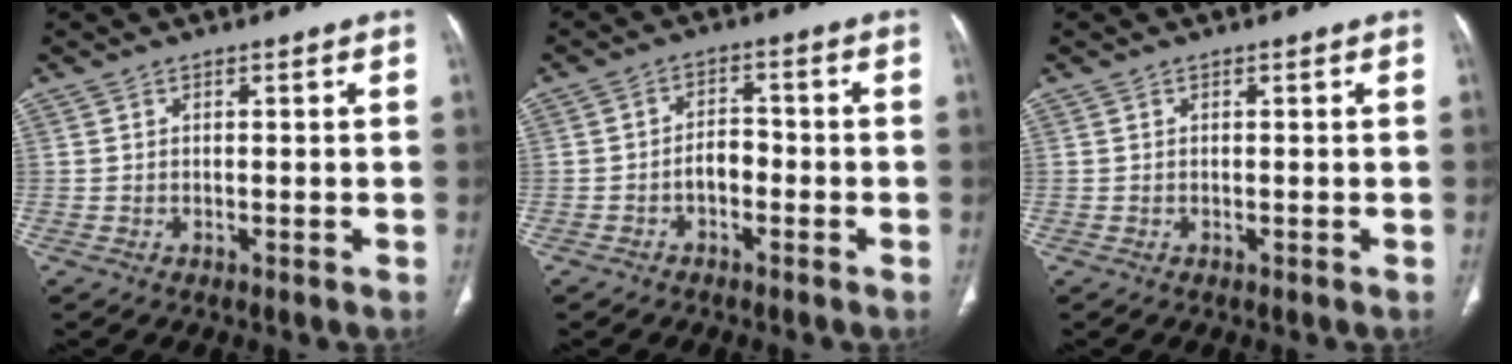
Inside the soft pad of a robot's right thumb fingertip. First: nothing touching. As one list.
[{"total": 3.7, "force": [-1.6, 2.6, 2.2], "torque": [-0.024, 0.023, -0.032]}, {"total": 0.0}]